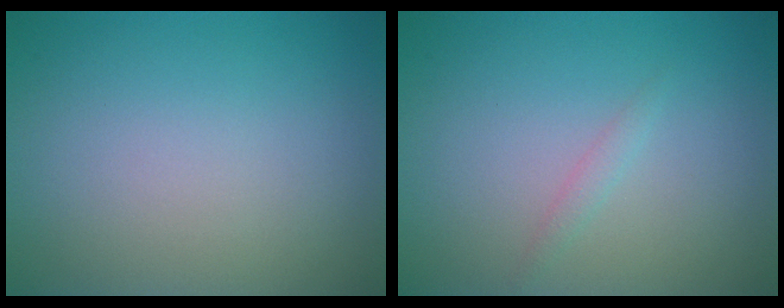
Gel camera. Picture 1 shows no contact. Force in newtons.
{"total": 0.8, "press": 0.8, "slide": 0.0}